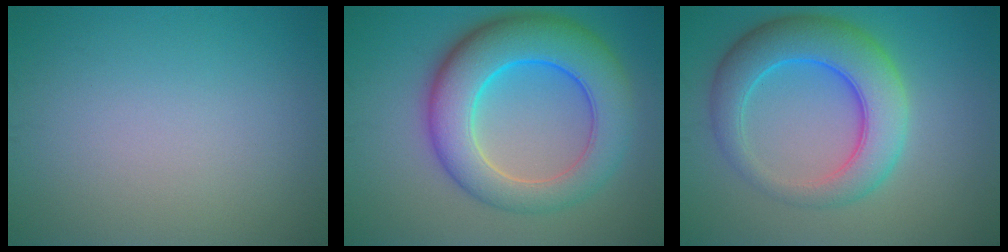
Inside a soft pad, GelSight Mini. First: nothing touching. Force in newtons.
{"total": 10.0, "press": 10.0, "slide": 0.2}
{"total": 7.6, "press": 7.6, "slide": 0.1}